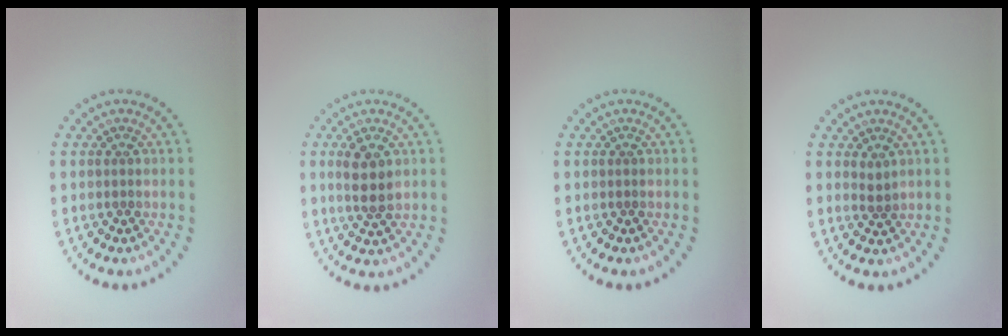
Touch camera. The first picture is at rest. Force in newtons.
{"total": 2.8, "press": 2.6, "slide": 0.8}
{"total": 0.0}
{"total": 0.8, "press": 0.7, "slide": 0.4}